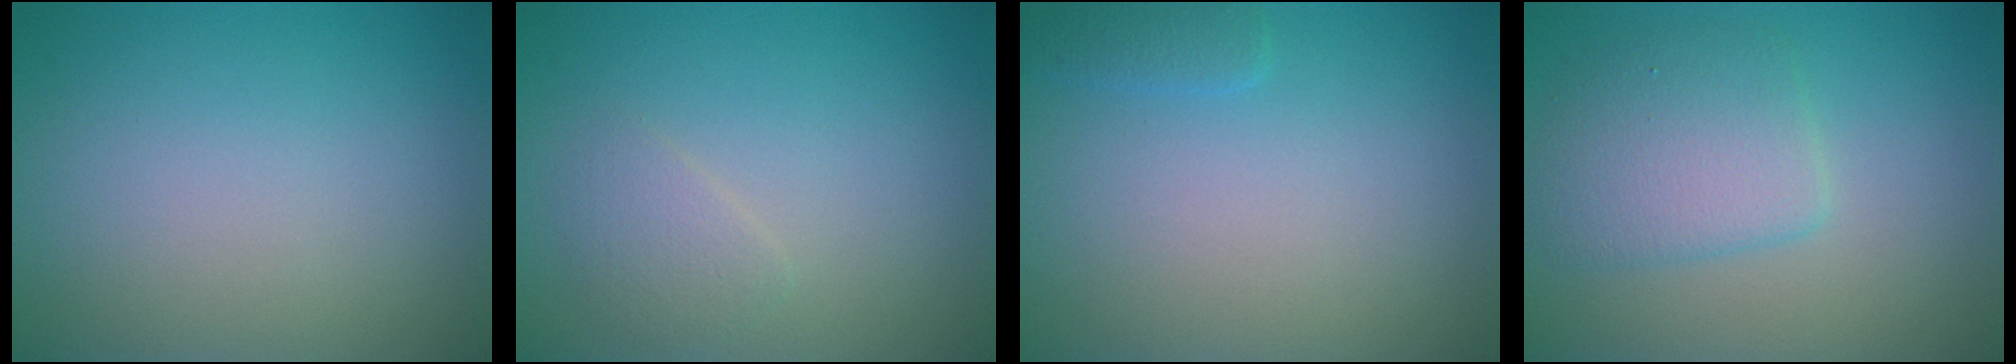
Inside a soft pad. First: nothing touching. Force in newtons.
{"total": 1.5, "press": 1.5, "slide": 0.1}
{"total": 1.0, "press": 1.0, "slide": 0.1}
{"total": 3.8, "press": 3.8, "slide": 0.2}